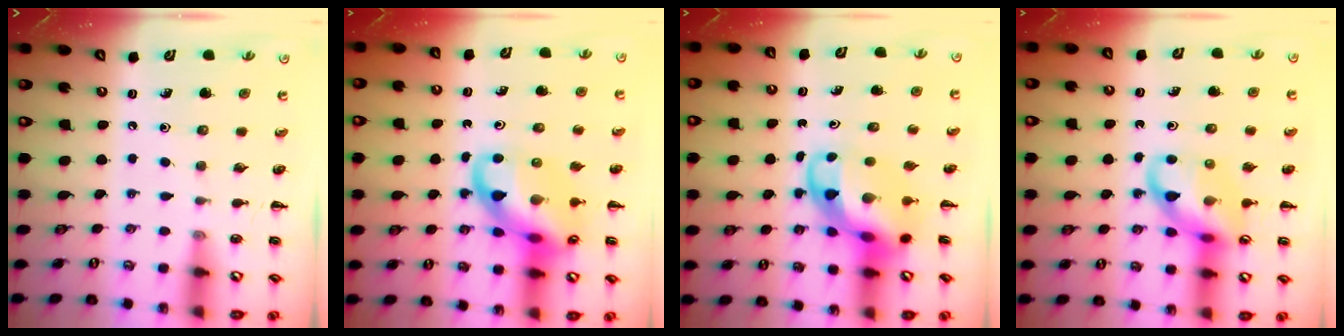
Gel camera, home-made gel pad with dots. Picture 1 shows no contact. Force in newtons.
{"total": 15.3, "press": 15.0, "slide": 3.0}
{"total": 6.7, "press": 6.4, "slide": 1.8}
{"total": 12.6, "press": 12.4, "slide": 1.9}